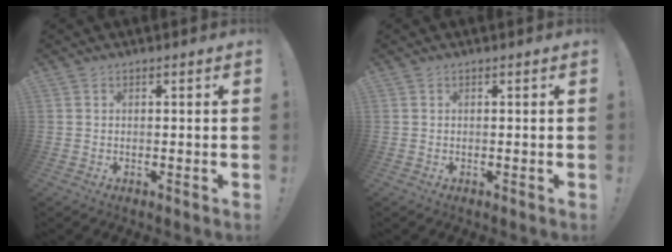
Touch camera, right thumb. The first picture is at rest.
{"total": 0.0}